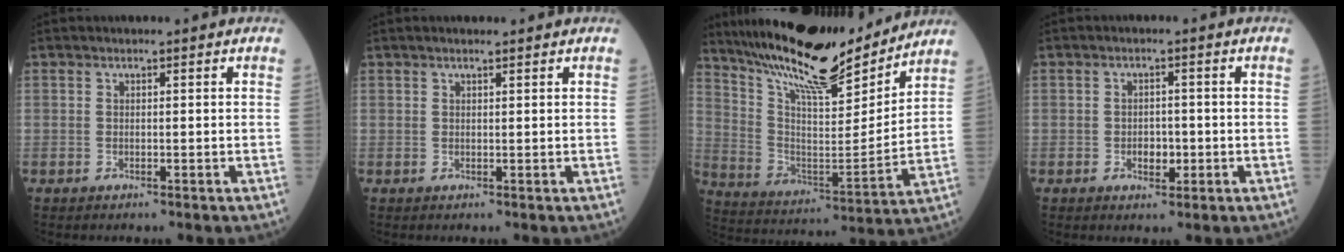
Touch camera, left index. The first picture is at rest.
{"total": 1.4, "force": [1.1, 0.1, 0.8], "torque": [-0.016, 0.009, 0.019]}
{"total": 19.6, "force": [17.2, 2.9, 8.9], "torque": [-0.163, -0.012, 0.289]}
{"total": 2.7, "force": [-0.8, 1.7, 2.0], "torque": [-0.029, 0.004, -0.008]}